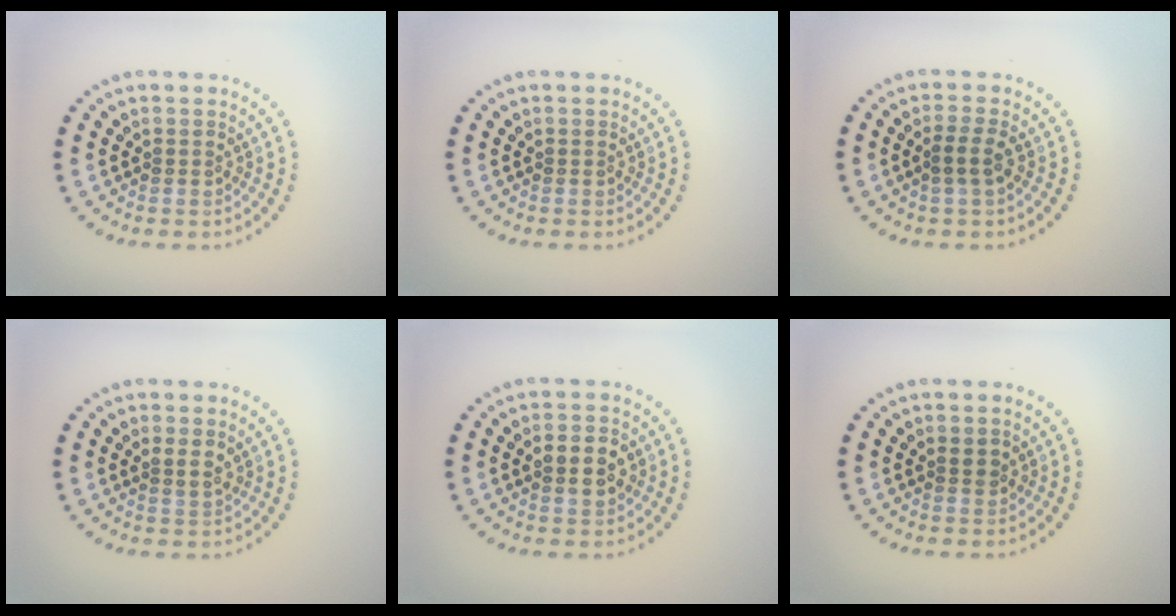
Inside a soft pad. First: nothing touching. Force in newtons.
{"total": 0.0}
{"total": 1.6, "press": 1.4, "slide": 0.9}
{"total": 1.5, "press": 1.3, "slide": 0.8}
{"total": 2.9, "press": 2.9, "slide": 0.1}
{"total": 1.0, "press": 0.8, "slide": 0.5}